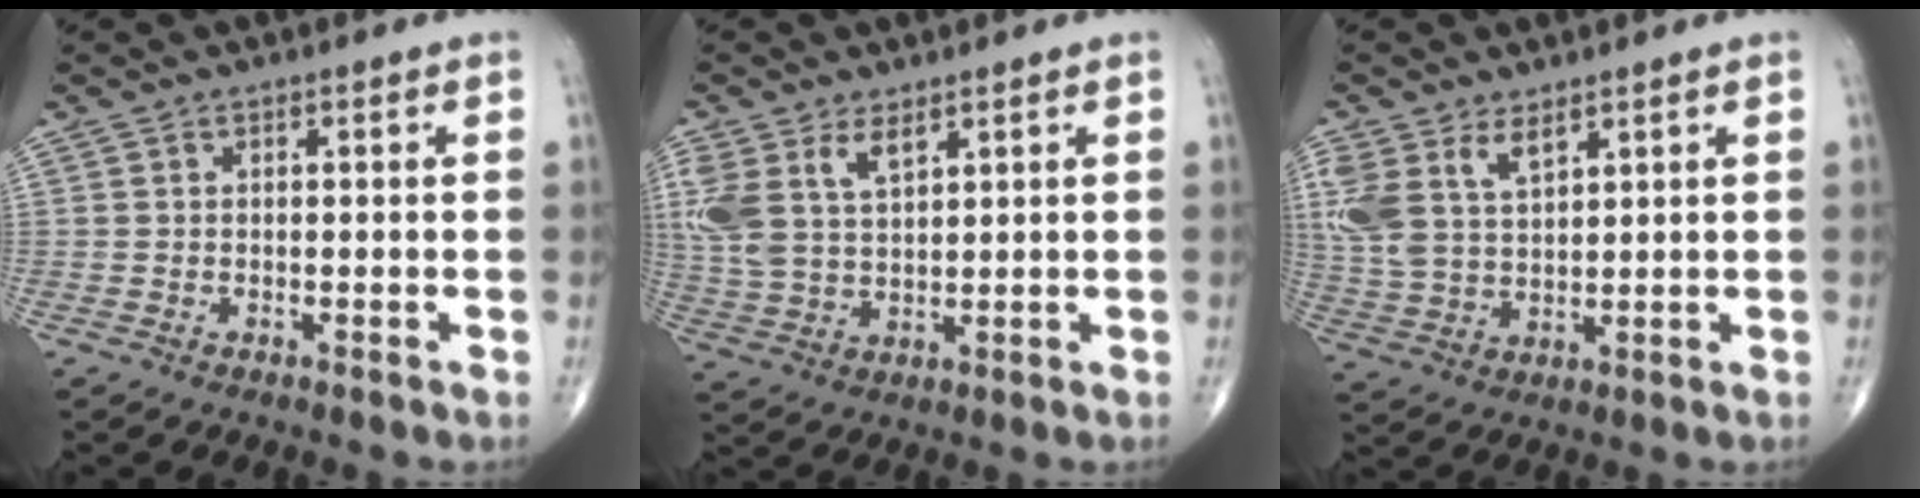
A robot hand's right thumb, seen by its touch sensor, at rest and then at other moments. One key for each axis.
{"total": 10.0, "fx": 4.9, "fy": 5.4, "fz": 6.9, "tx": -0.151, "ty": -0.006, "tz": 0.107}
{"total": 10.4, "fx": 5.3, "fy": 5.7, "fz": 6.9, "tx": -0.146, "ty": -0.011, "tz": 0.118}